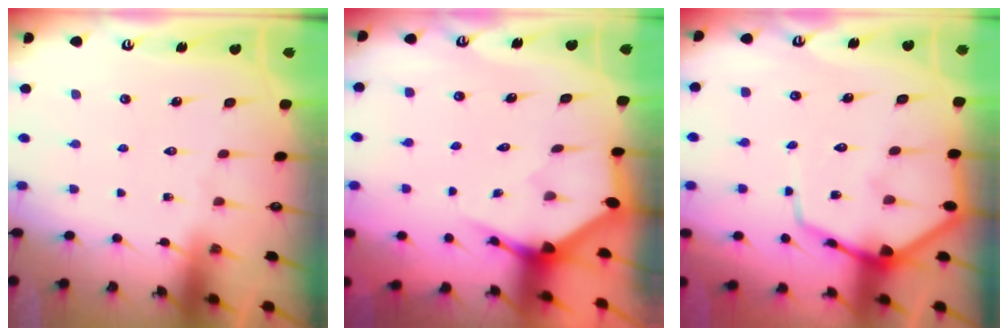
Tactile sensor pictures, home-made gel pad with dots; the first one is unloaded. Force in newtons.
{"total": 3.6, "press": 3.6, "slide": 0.1}
{"total": 10.4, "press": 10.4, "slide": 0.9}